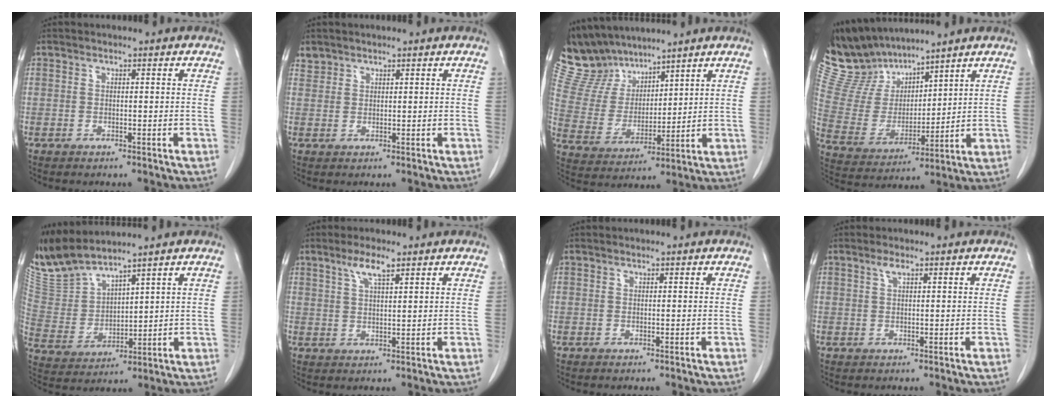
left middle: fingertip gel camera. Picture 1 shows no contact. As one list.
[{"total": 1.5, "force": [1.3, 0.7, -0.2], "torque": [0.008, 0.006, 0.025]}, {"total": 10.6, "force": [9.9, 3.6, 1.7], "torque": [-0.056, 0.017, 0.210]}, {"total": 12.4, "force": [11.7, 3.5, 2.4], "torque": [-0.074, 0.010, 0.249]}, {"total": 8.9, "force": [8.6, 0.0, 2.4], "torque": [-0.075, 0.004, 0.195]}, {"total": 3.7, "force": [2.4, 0.5, 2.8], "torque": [-0.058, 0.003, 0.048]}, {"total": 0.0}, {"total": 1.2, "force": [0.7, 0.2, 0.9], "torque": [-0.020, 0.005, 0.013]}]